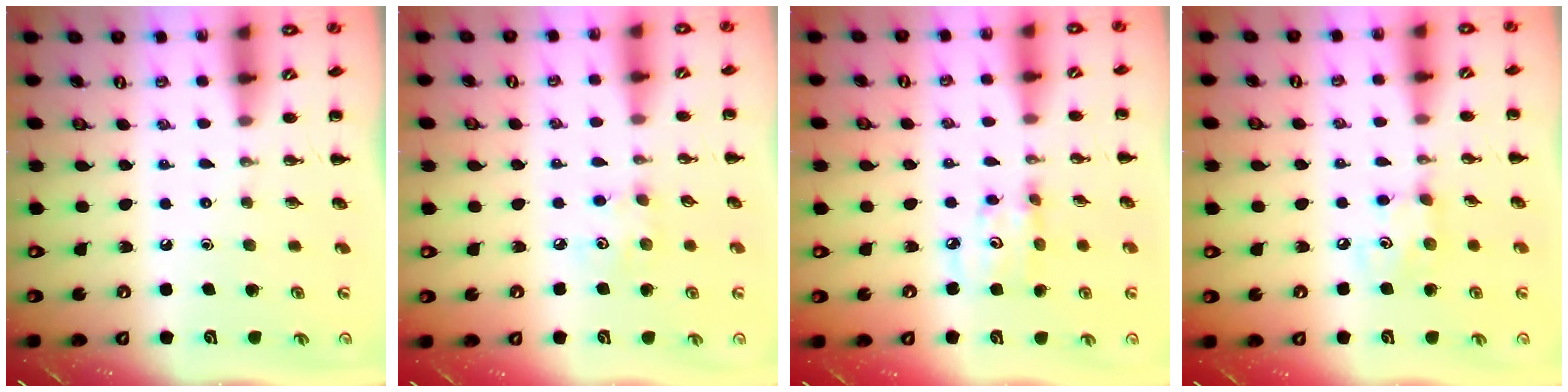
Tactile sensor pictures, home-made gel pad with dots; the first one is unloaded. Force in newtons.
{"total": 3.8, "press": 3.8, "slide": 0.7}
{"total": 4.6, "press": 4.6, "slide": 0.5}
{"total": 4.3, "press": 4.2, "slide": 0.7}